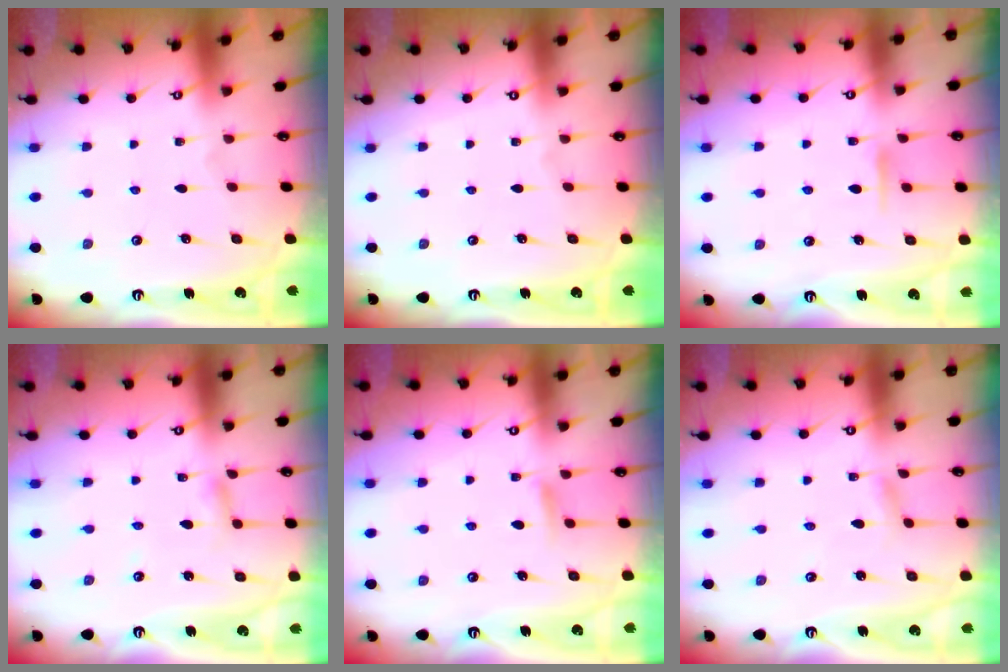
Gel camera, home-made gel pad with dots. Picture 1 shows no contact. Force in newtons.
{"total": 0.0}
{"total": 6.7, "press": 6.7, "slide": 0.7}
{"total": 3.5, "press": 3.5, "slide": 0.4}
{"total": 5.5, "press": 5.4, "slide": 0.8}
{"total": 2.7, "press": 2.7, "slide": 0.4}